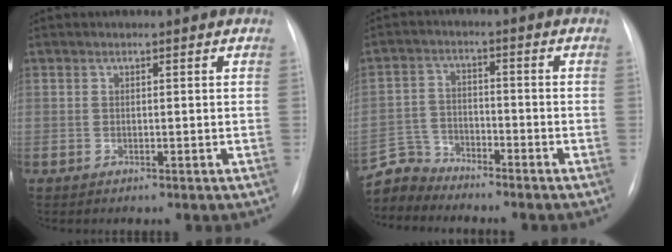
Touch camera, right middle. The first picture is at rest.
{"total": 5.8, "force": [-5.6, 1.2, -1.2], "torque": [0.021, 0.004, -0.112]}